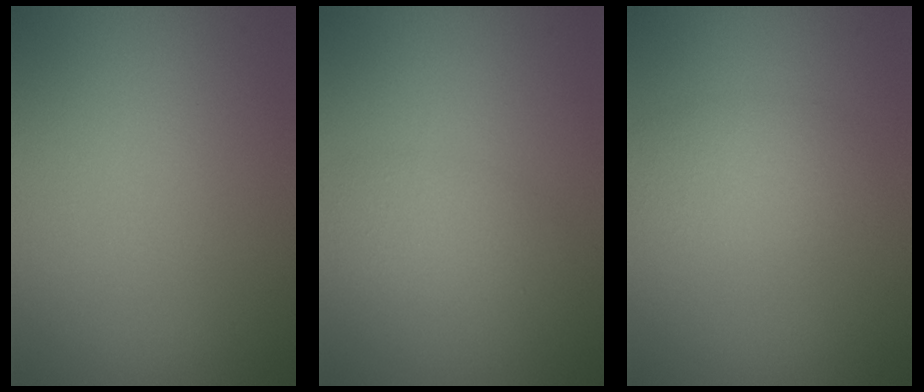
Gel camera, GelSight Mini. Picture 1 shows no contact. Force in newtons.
{"total": 2.7, "press": 2.7, "slide": 0.2}
{"total": 2.4, "press": 2.4, "slide": 0.0}